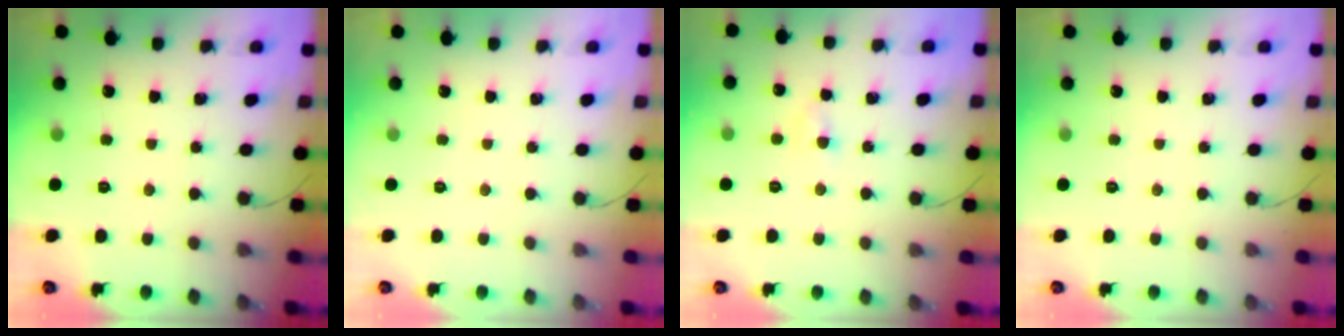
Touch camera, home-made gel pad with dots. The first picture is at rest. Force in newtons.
{"total": 0.0}
{"total": 3.0, "press": 2.8, "slide": 1.2}
{"total": 0.0}